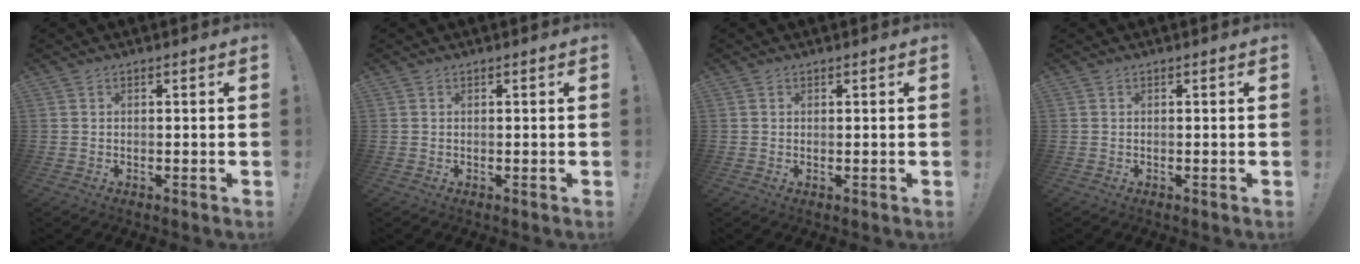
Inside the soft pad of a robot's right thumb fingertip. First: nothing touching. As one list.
[{"total": 0.0}, {"total": 0.5, "force": [0.4, 0.0, 0.3], "torque": [-0.003, -0.001, 0.006]}, {"total": 0.0}]